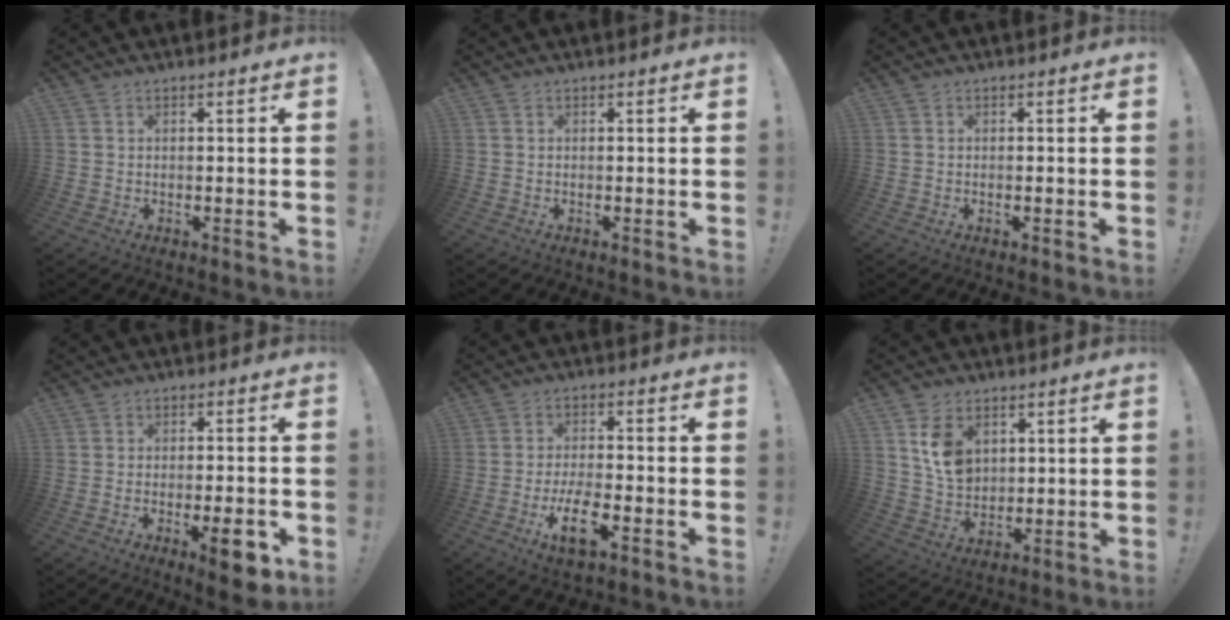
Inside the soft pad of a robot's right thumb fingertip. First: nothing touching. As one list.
[{"total": 0.0}, {"total": 0.6, "force": [-0.3, -0.1, 0.5], "torque": [-0.015, 0.003, -0.005]}, {"total": 7.9, "force": [-3.6, 2.3, 6.6], "torque": [-0.084, 0.013, -0.057]}, {"total": 9.9, "force": [-4.5, 3.4, 8.2], "torque": [-0.163, 0.013, -0.078]}, {"total": 9.7, "force": [4.0, 7.3, 5.1], "torque": [-0.072, -0.012, 0.080]}]